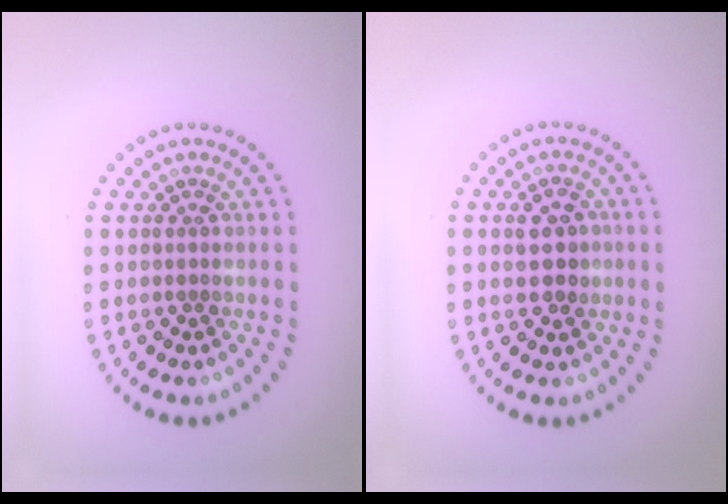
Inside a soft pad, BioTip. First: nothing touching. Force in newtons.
{"total": 2.9, "press": 2.9, "slide": 0.2}